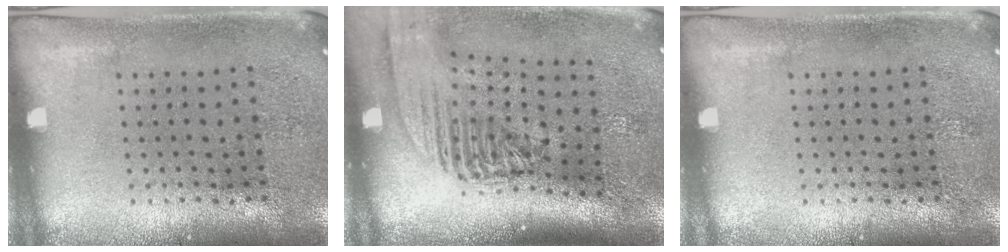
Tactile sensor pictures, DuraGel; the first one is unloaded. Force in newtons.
{"total": 2.3, "press": 1.8, "slide": 1.5}
{"total": 0.0}